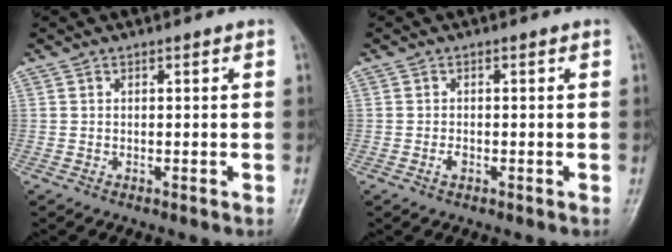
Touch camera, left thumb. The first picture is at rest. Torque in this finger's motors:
{"motor_torque": [-0.03, 0.04, 0.23, 0.11, 0.00]}